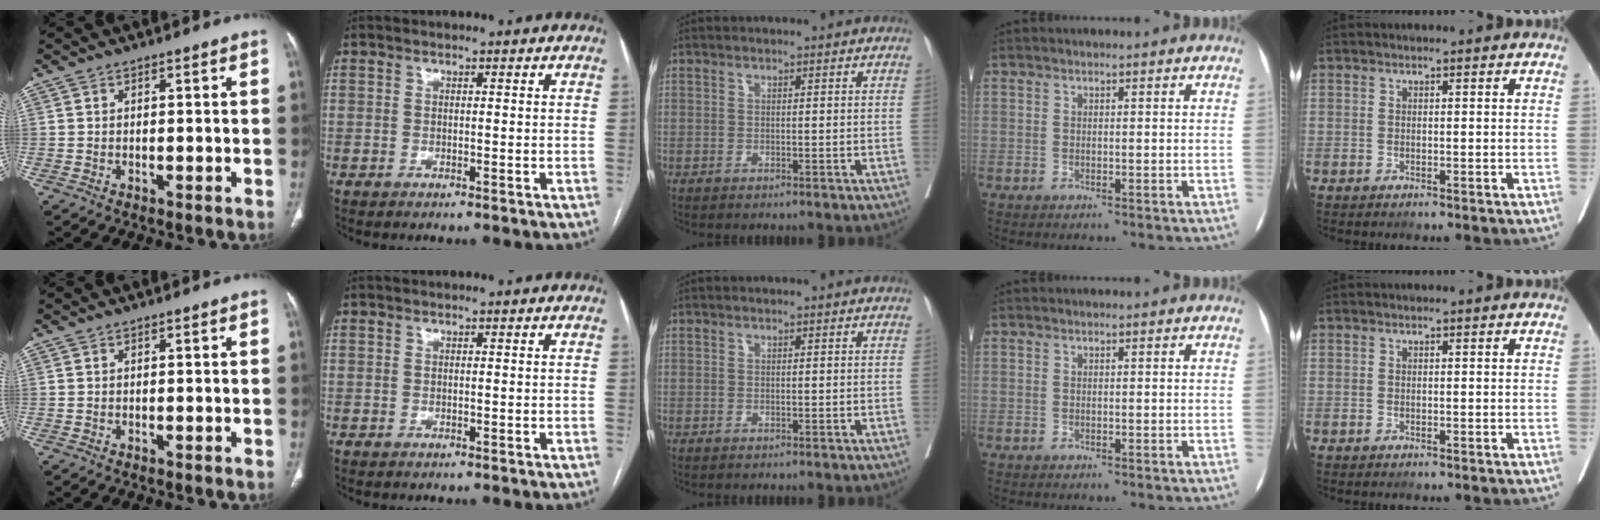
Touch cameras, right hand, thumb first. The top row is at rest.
{}